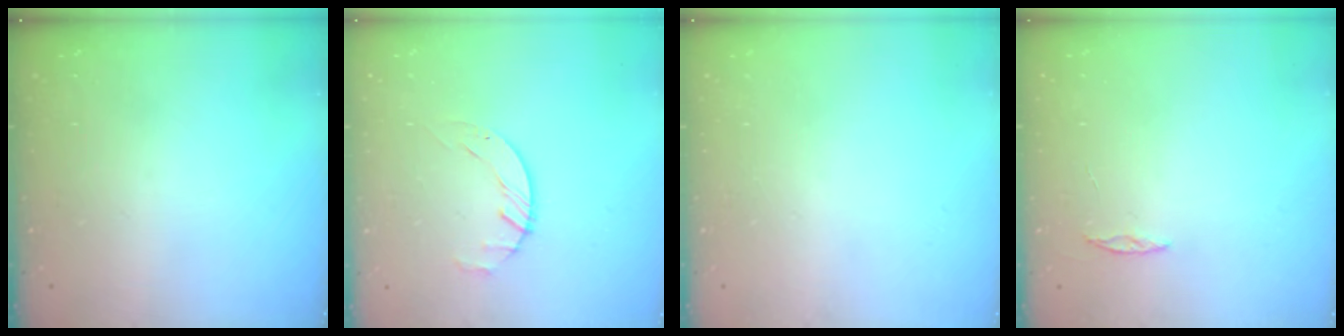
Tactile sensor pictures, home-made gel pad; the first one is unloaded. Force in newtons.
{"total": 1.7, "press": 1.7, "slide": 0.3}
{"total": 0.0}
{"total": 2.0, "press": 2.0, "slide": 0.2}